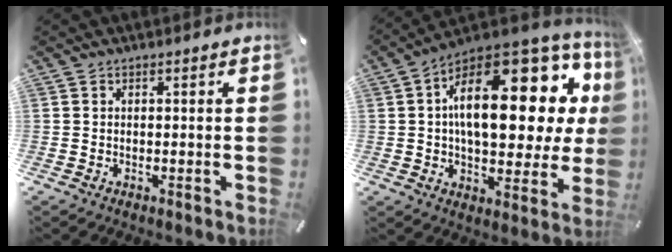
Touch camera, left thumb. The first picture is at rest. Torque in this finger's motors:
{"motor_torque": [2.07, 2.03, 2.65, -0.12, 0.37]}